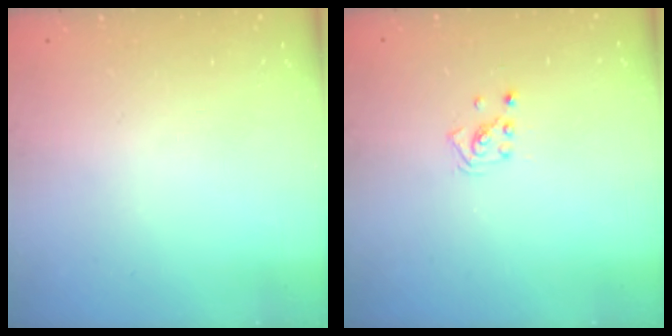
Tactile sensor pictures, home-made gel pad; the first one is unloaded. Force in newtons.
{"total": 1.9, "press": 1.9, "slide": 0.1}